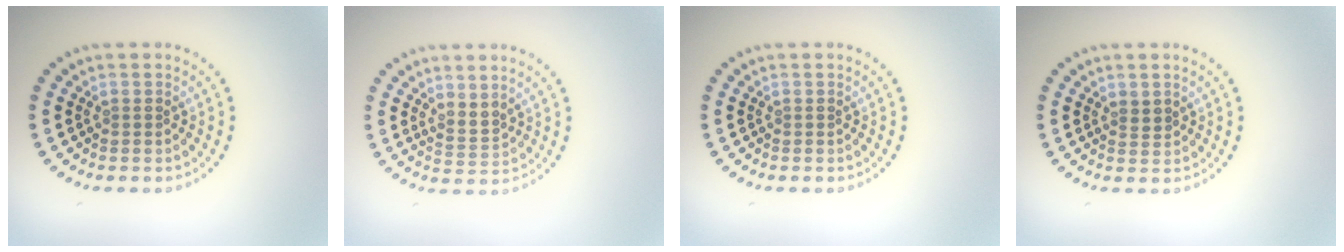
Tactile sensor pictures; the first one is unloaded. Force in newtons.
{"total": 2.1, "press": 1.5, "slide": 1.4}
{"total": 0.0}
{"total": 1.1, "press": 0.9, "slide": 0.6}